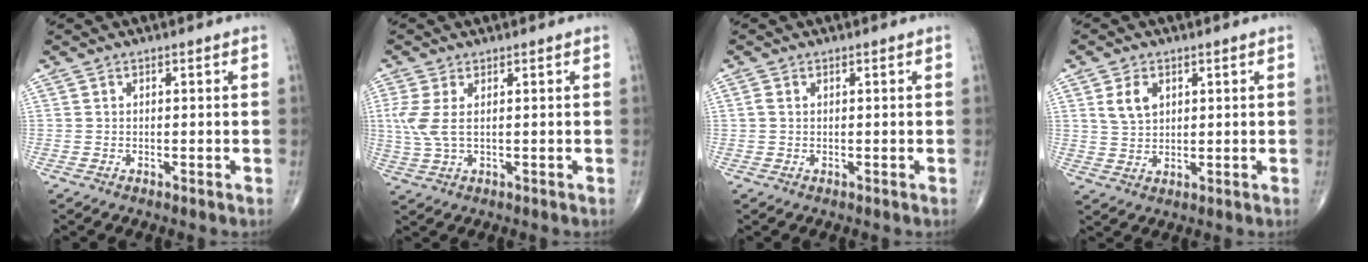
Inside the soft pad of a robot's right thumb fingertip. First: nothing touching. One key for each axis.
{"total": 5.2, "fx": 0.8, "fy": 2.4, "fz": 4.5, "tx": -0.126, "ty": 0.004, "tz": 0.023}
{"total": 0.9, "fx": 0.2, "fy": 0.7, "fz": 0.6, "tx": -0.017, "ty": 0.003, "tz": 0.005}
{"total": 5.0, "fx": 1.9, "fy": 3.4, "fz": 3.2, "tx": -0.050, "ty": -0.009, "tz": 0.040}